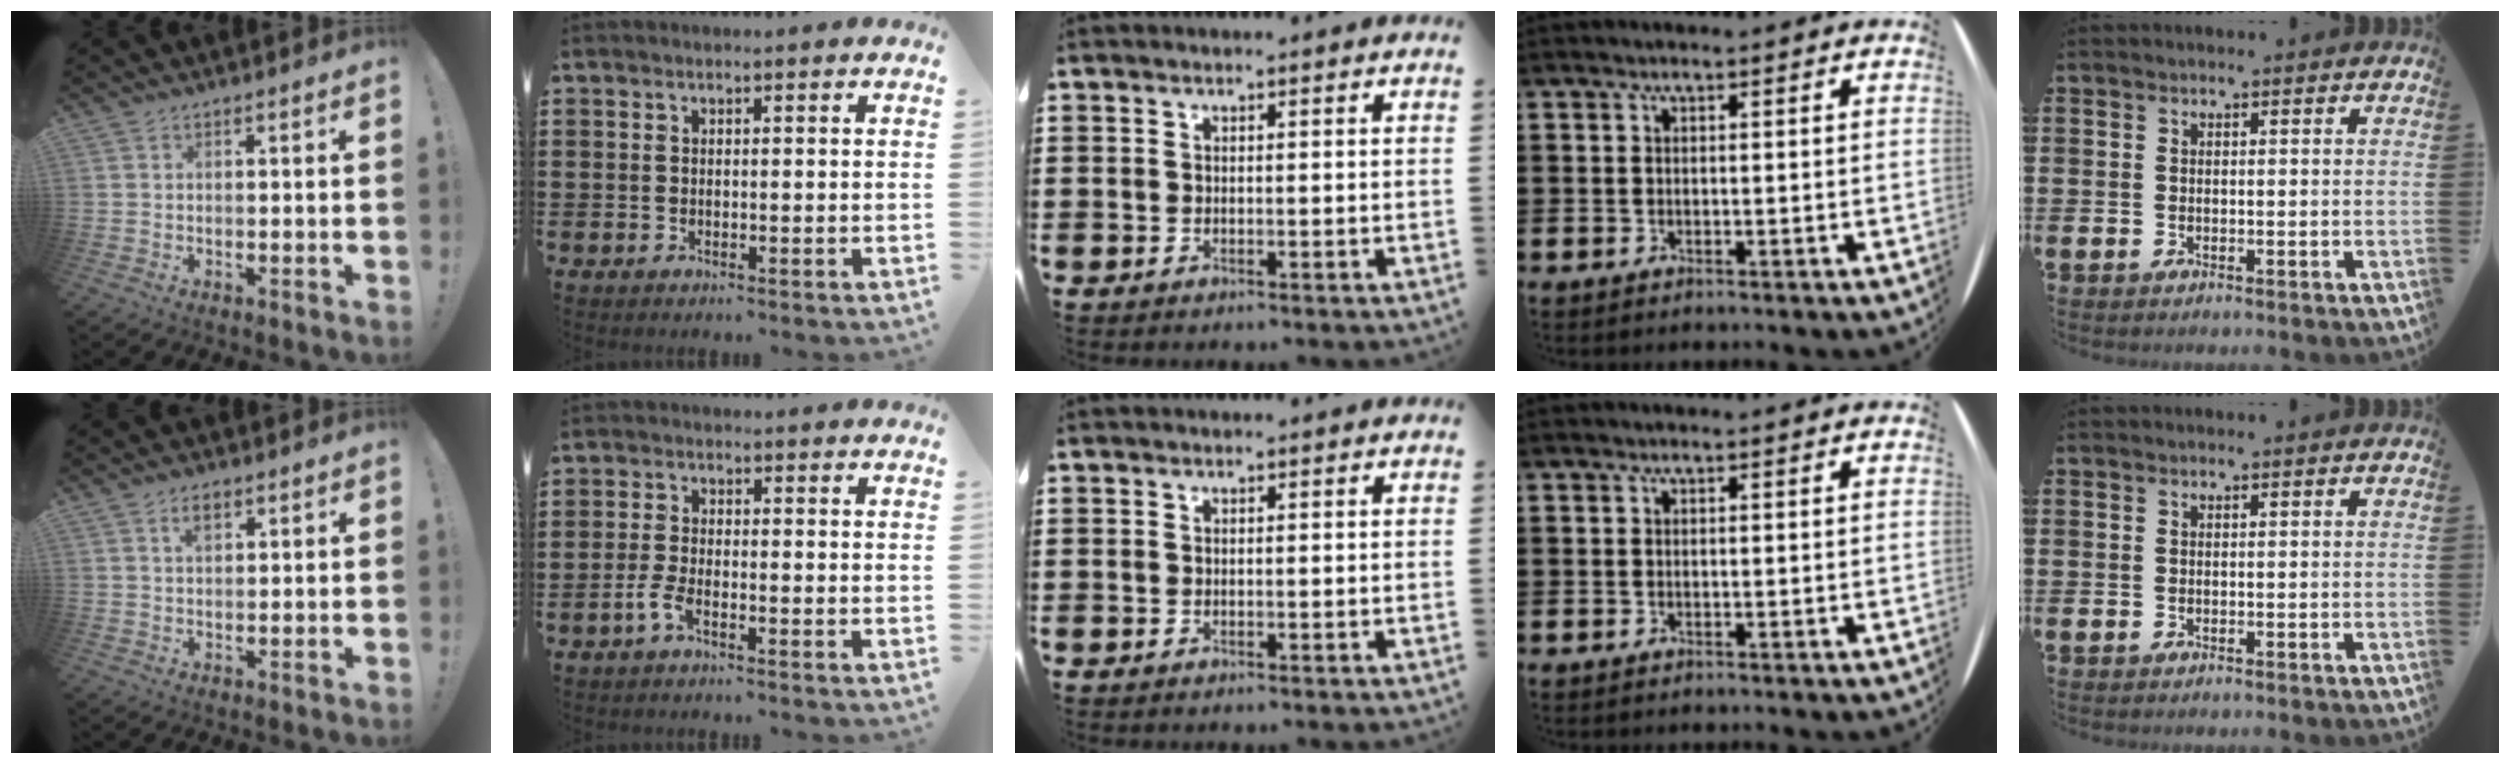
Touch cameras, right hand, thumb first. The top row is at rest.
{"thumb": {"total": 3.4, "force": [1.8, 1.7, 2.4], "torque": [-0.034, -0.004, 0.028]}, "index": {"total": 2.8, "force": [-1.7, 0.5, 2.2], "torque": [-0.059, -0.006, -0.037]}}